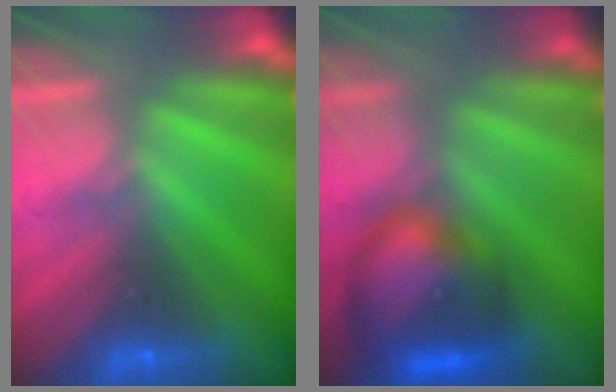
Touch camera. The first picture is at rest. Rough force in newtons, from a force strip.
{"total": 7.7}